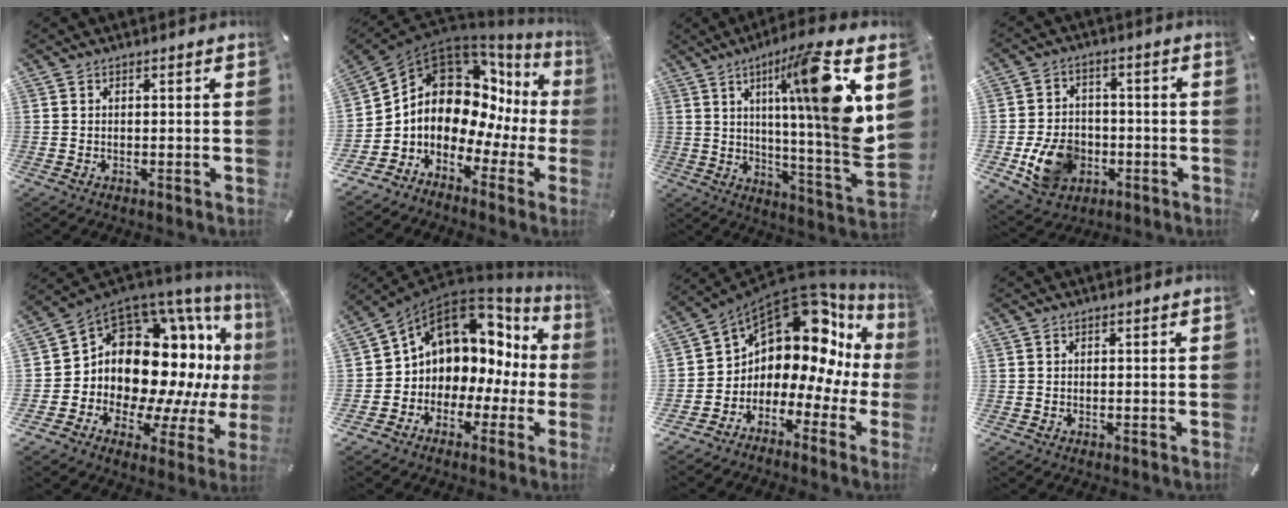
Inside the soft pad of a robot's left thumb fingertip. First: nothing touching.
{"total": 12.4, "force": [3.6, 9.7, 6.8], "torque": [-0.140, -0.059, 0.060]}
{"total": 21.3, "force": [8.5, 1.1, 19.5], "torque": [-0.287, -0.063, 0.107]}
{"total": 11.8, "force": [-3.4, 9.3, 6.4], "torque": [-0.126, 0.018, -0.057]}
{"total": 16.7, "force": [3.1, 13.4, 9.5], "torque": [-0.144, -0.080, 0.079]}
{"total": 9.8, "force": [4.4, 7.9, 3.9], "torque": [-0.084, -0.042, 0.080]}
{"total": 12.9, "force": [6.5, 8.6, 7.2], "torque": [-0.117, -0.079, 0.107]}
{"total": 0.0}